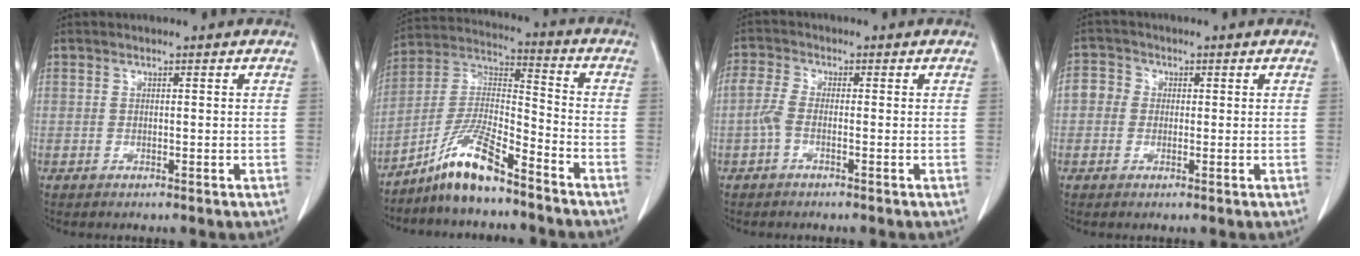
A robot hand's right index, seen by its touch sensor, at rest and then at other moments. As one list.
[{"total": 10.8, "force": [-8.1, 1.4, 7.0], "torque": [-0.147, 0.005, -0.154]}, {"total": 2.9, "force": [-1.0, 1.0, 2.5], "torque": [-0.066, 0.009, -0.027]}, {"total": 3.7, "force": [0.1, 3.5, 1.3], "torque": [-0.020, 0.014, -0.004]}]